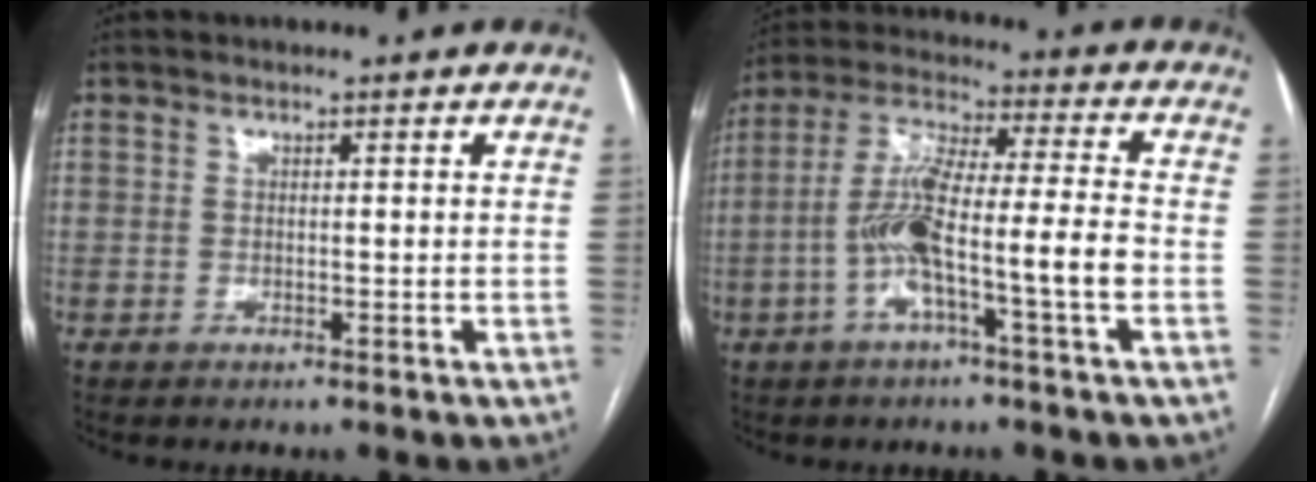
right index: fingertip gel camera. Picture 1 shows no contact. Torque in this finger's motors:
{"motor_torque": [1.74, -0.40, 0.45, 0.21]}